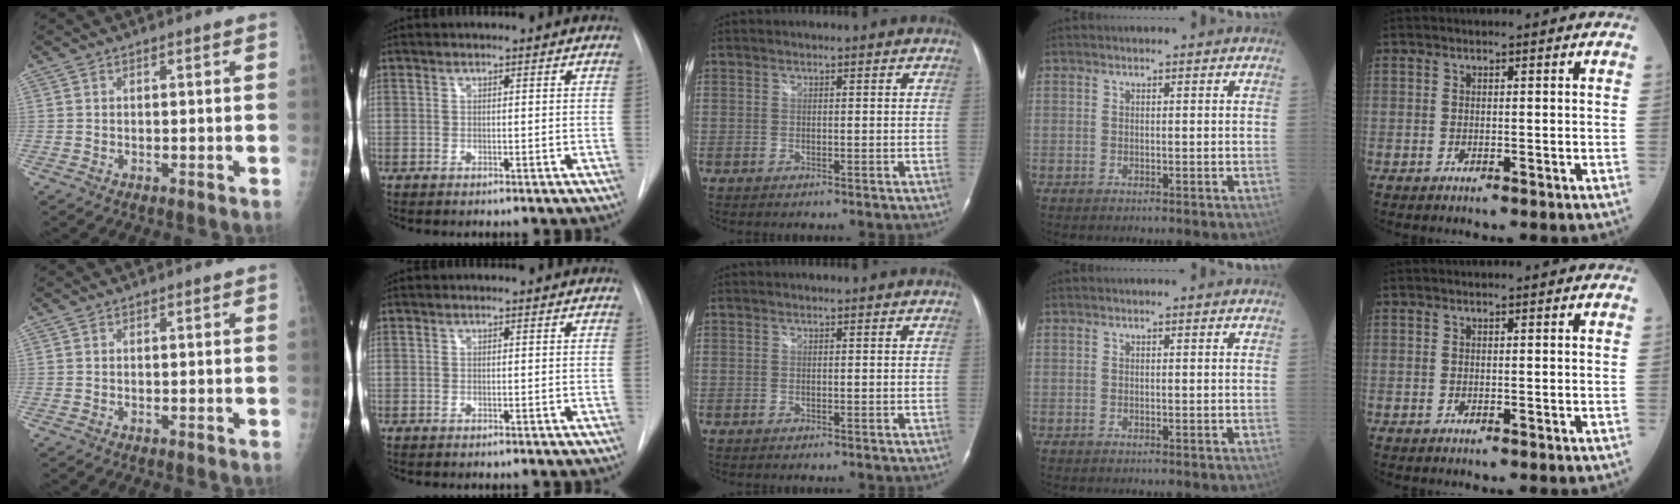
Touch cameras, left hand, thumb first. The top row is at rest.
{}